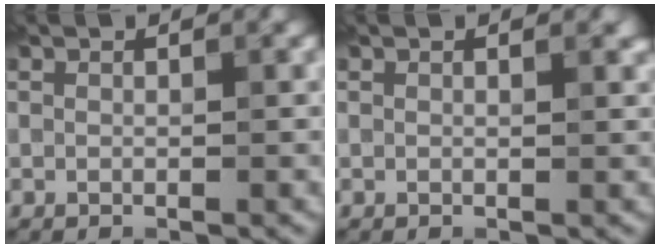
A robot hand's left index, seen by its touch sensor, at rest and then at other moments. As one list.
[{"total": 0.7, "force": [0.4, 0.2, 0.6], "torque": [-0.006, 0.000, 0.007]}]